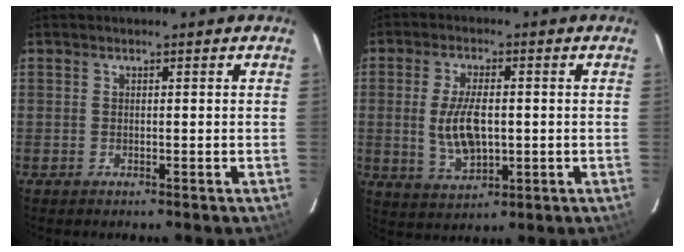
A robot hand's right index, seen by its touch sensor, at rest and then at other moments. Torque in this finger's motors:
{"motor_torque": [0.14, 0.06, 0.21, 0.06]}